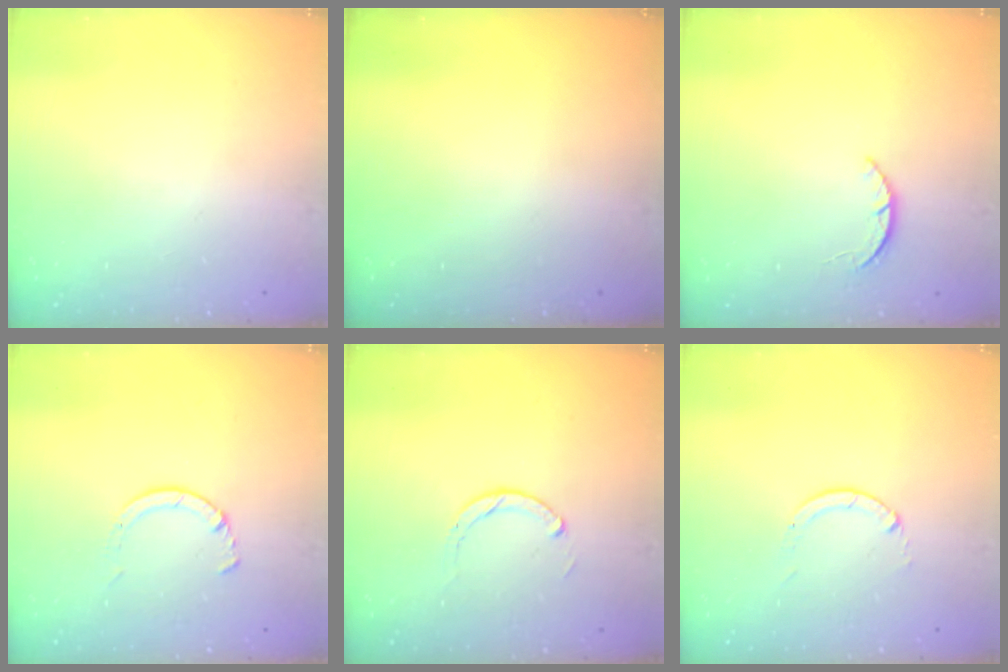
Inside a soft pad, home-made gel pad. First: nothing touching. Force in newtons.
{"total": 0.0}
{"total": 1.9, "press": 1.9, "slide": 0.3}
{"total": 2.8, "press": 2.8, "slide": 0.4}
{"total": 2.3, "press": 2.3, "slide": 0.3}
{"total": 0.0}